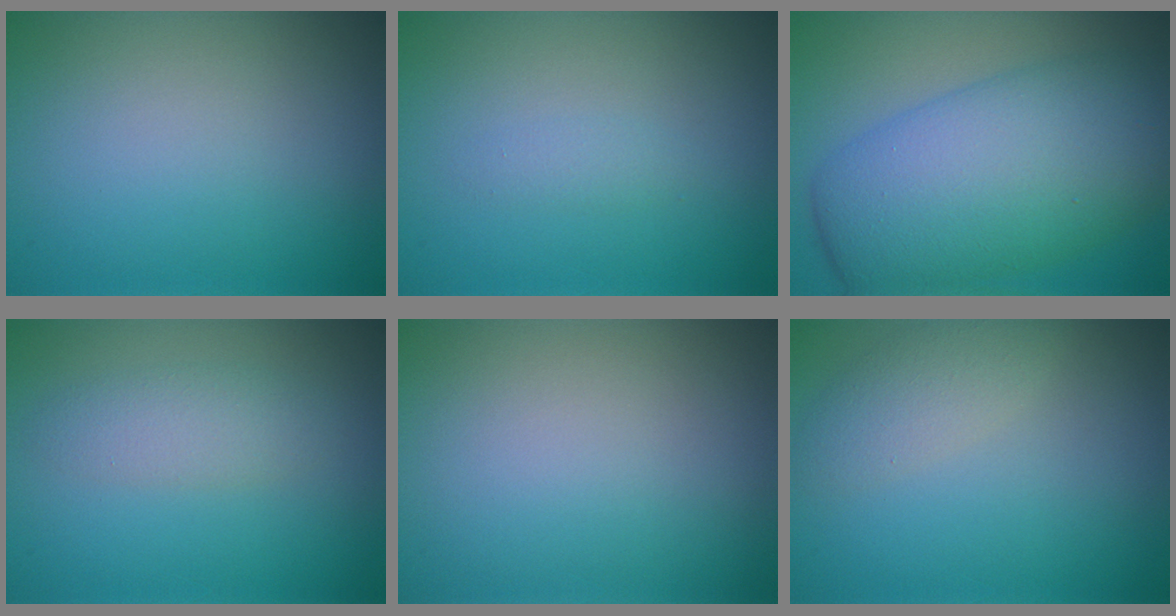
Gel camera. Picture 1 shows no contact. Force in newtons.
{"total": 0.8, "press": 0.8, "slide": 0.1}
{"total": 11.2, "press": 11.2, "slide": 0.3}
{"total": 2.3, "press": 2.3, "slide": 0.1}
{"total": 0.0}
{"total": 2.5, "press": 2.5, "slide": 0.0}